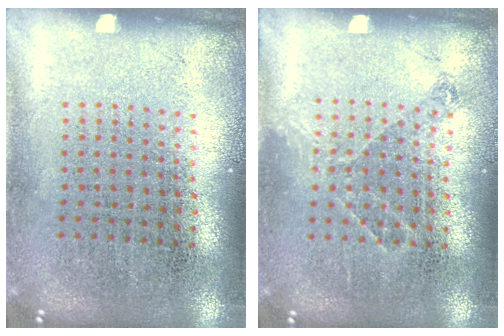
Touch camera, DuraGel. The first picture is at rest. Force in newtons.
{"total": 0.9, "press": 0.7, "slide": 0.5}